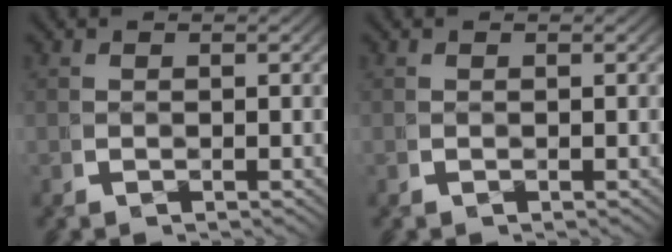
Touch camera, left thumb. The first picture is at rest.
{"total": 0.0}